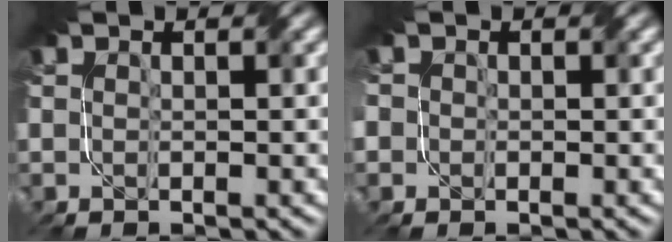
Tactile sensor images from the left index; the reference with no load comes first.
{"total": 2.7, "force": [0.0, 2.5, 1.0], "torque": [-0.033, 0.010, -0.021]}